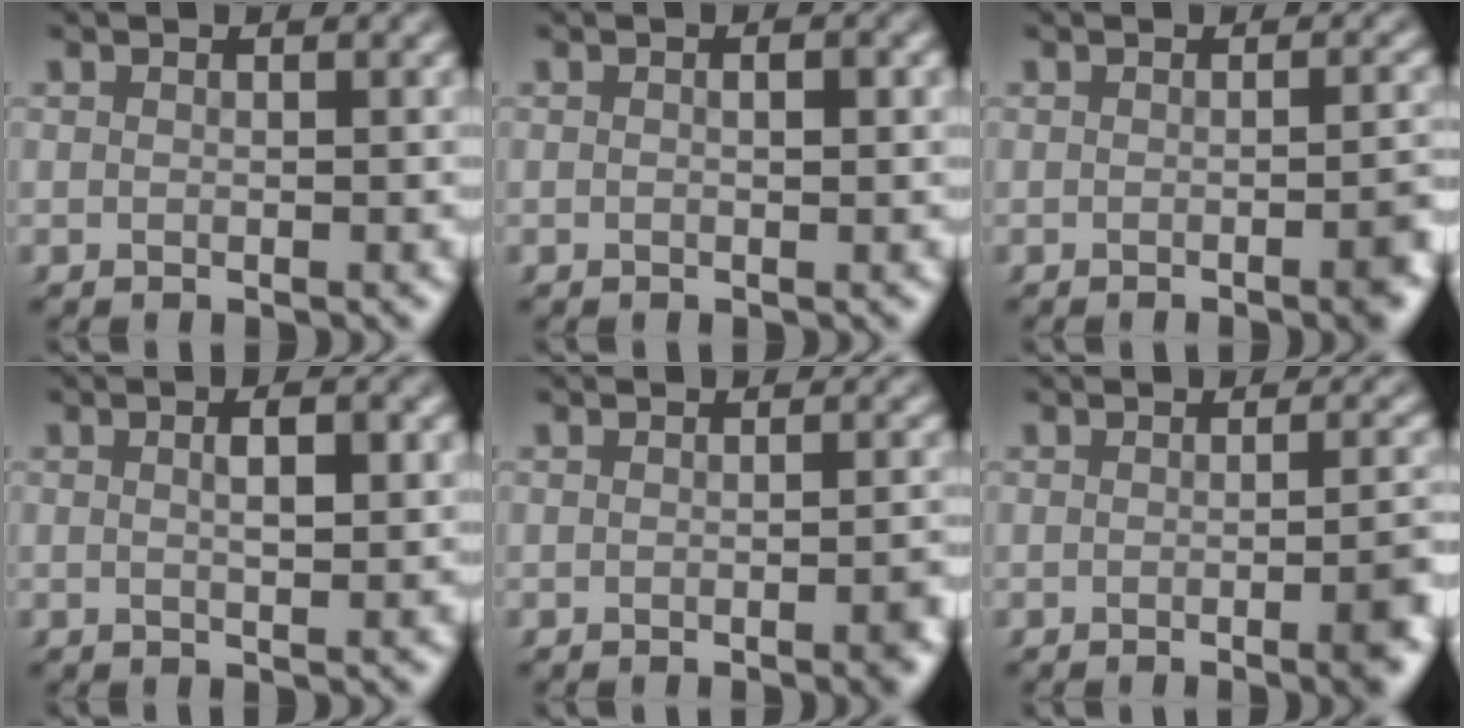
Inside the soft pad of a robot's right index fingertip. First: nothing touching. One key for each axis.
{"total": 1.0, "fx": 0.0, "fy": 0.5, "fz": 0.9, "tx": -0.015, "ty": 0.002, "tz": -0.003}
{"total": 3.0, "fx": -0.9, "fy": 0.7, "fz": 2.8, "tx": -0.025, "ty": 0.009, "tz": -0.023}
{"total": 2.2, "fx": 0.3, "fy": 0.6, "fz": 2.1, "tx": -0.028, "ty": 0.003, "tz": 0.004}
{"total": 1.9, "fx": -0.7, "fy": 0.4, "fz": 1.8, "tx": -0.018, "ty": 0.009, "tz": -0.019}
{"total": 3.9, "fx": -1.2, "fy": 0.9, "fz": 3.6, "tx": -0.034, "ty": 0.008, "tz": -0.027}